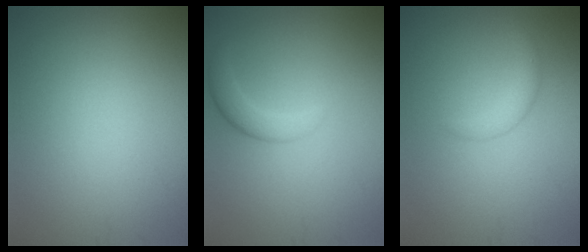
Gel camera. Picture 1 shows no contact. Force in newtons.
{"total": 1.9, "press": 1.9, "slide": 0.2}
{"total": 1.6, "press": 1.6, "slide": 0.0}